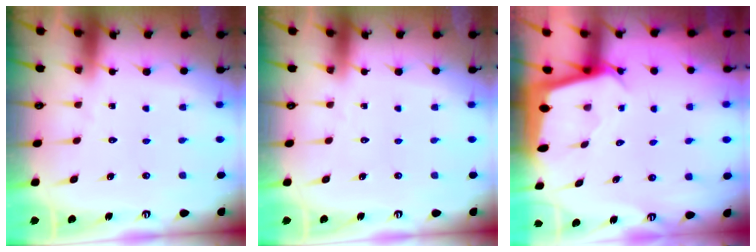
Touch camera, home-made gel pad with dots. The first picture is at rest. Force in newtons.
{"total": 0.0}
{"total": 2.4, "press": 2.4, "slide": 0.1}